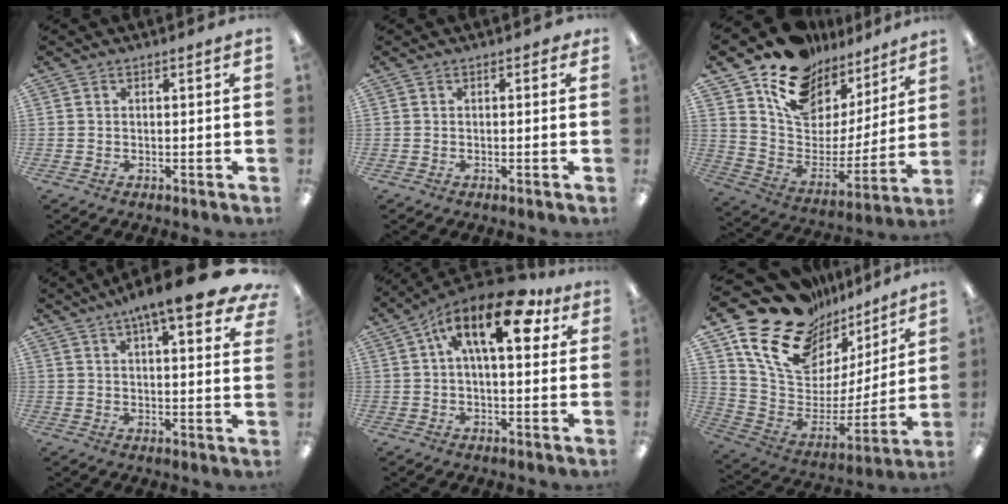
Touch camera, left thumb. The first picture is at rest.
{"total": 0.6, "force": [0.0, 0.5, 0.3], "torque": [-0.006, 0.003, -0.002]}
{"total": 15.5, "force": [11.4, 9.2, 5.2], "torque": [-0.107, -0.082, 0.206]}
{"total": 12.6, "force": [8.1, 3.1, 9.1], "torque": [-0.134, -0.039, 0.130]}
{"total": 17.3, "force": [6.9, 7.4, 14.1], "torque": [-0.218, -0.017, 0.107]}
{"total": 22.0, "force": [15.9, 12.2, 9.1], "torque": [-0.158, -0.118, 0.295]}